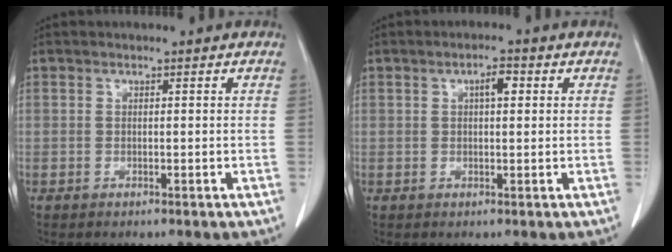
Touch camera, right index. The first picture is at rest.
{"total": 2.6, "force": [0.8, 0.8, 2.3], "torque": [-0.040, 0.005, 0.013]}